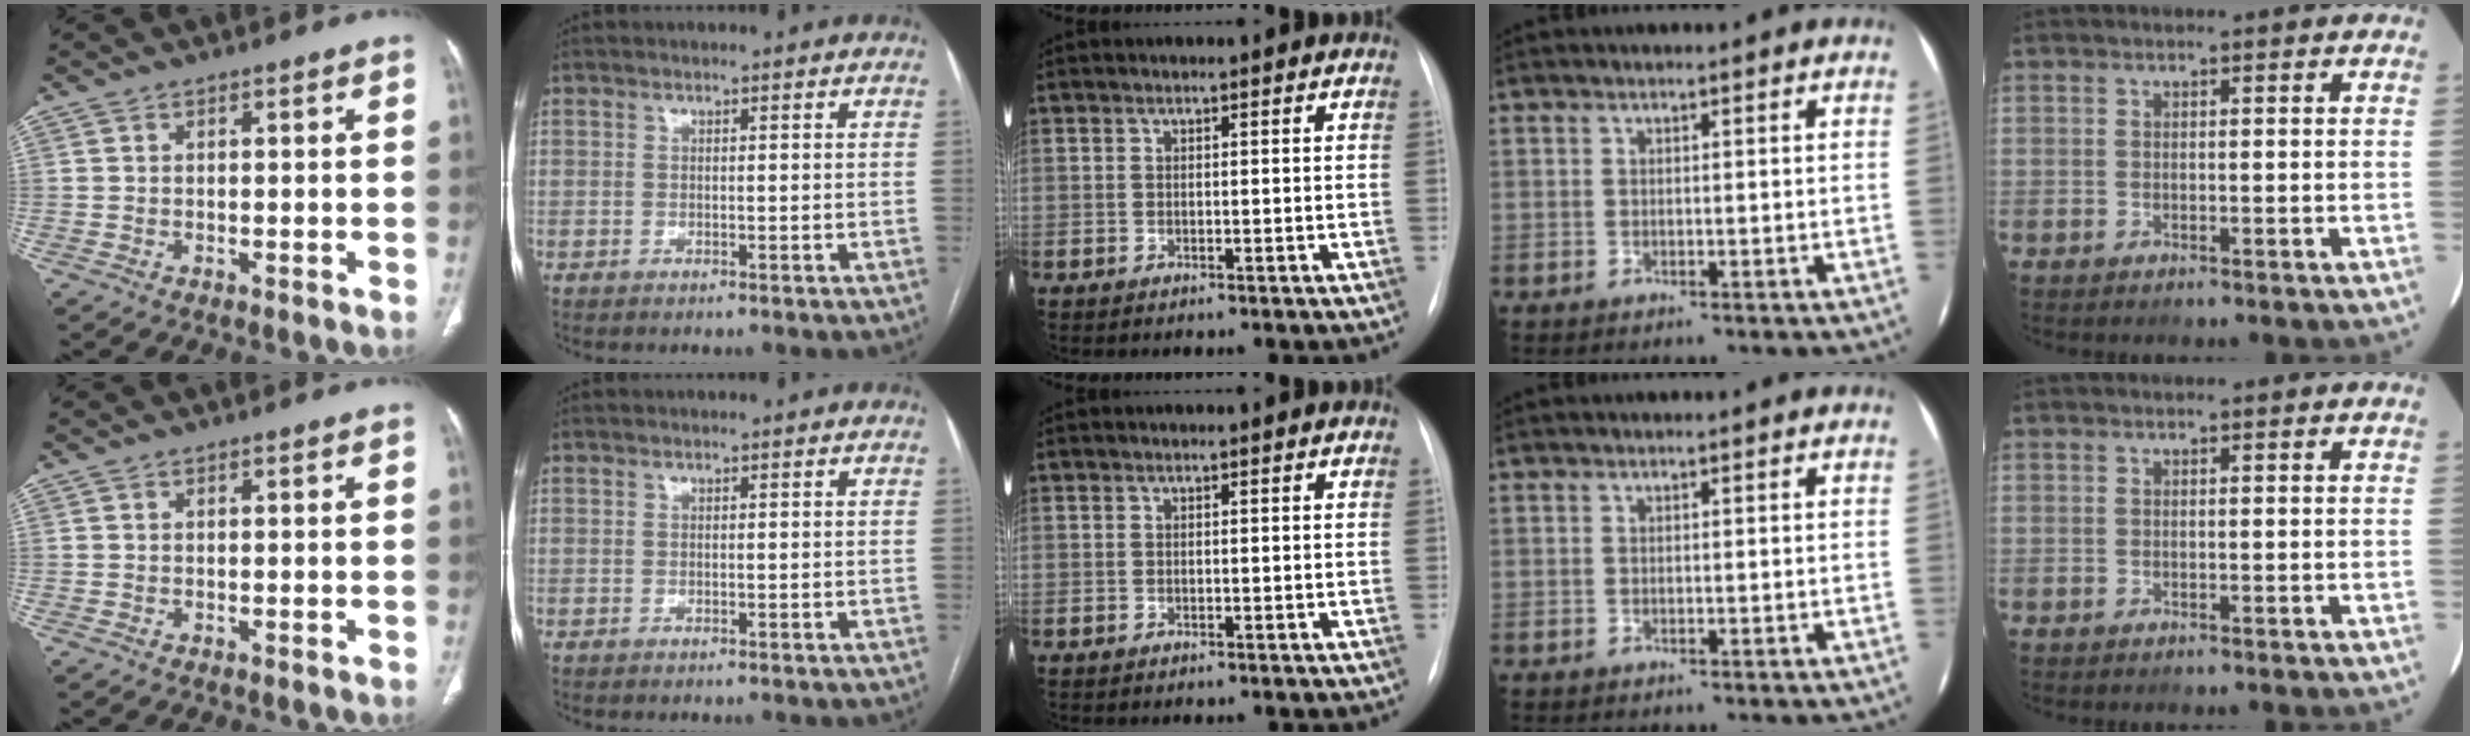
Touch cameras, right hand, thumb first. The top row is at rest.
{}